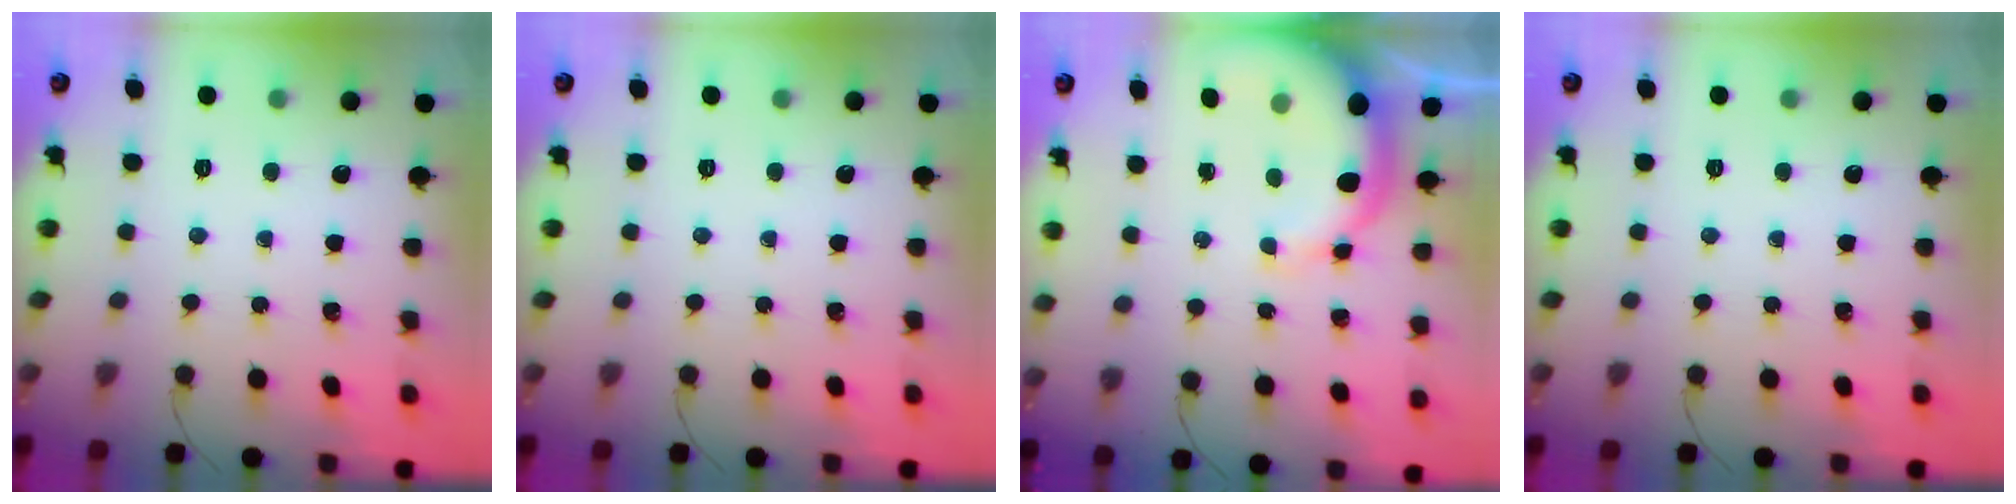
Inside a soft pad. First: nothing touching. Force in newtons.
{"total": 0.0}
{"total": 7.7, "press": 7.5, "slide": 1.9}
{"total": 0.0}